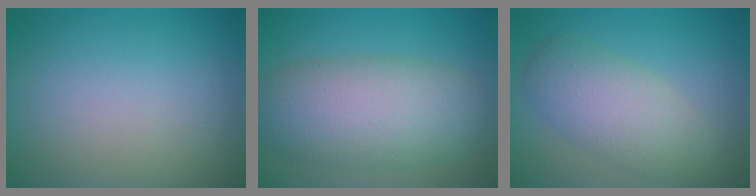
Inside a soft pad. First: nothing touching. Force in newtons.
{"total": 8.3, "press": 8.3, "slide": 0.3}
{"total": 5.1, "press": 5.1, "slide": 0.2}